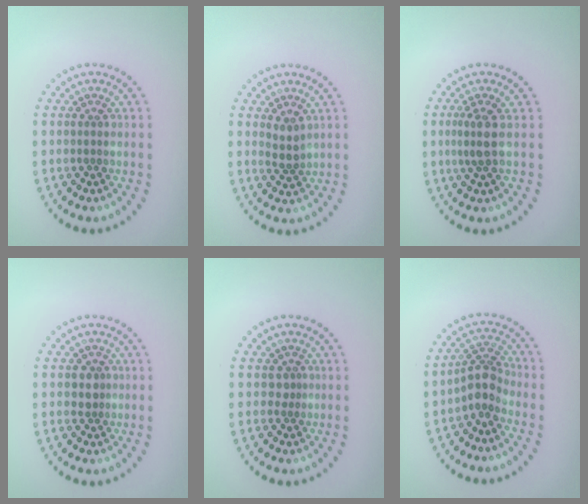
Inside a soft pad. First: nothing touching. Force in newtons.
{"total": 1.5, "press": 1.2, "slide": 0.8}
{"total": 2.2, "press": 1.8, "slide": 1.2}
{"total": 1.5, "press": 1.2, "slide": 0.9}
{"total": 0.7, "press": 0.4, "slide": 0.6}
{"total": 2.9, "press": 2.3, "slide": 1.8}